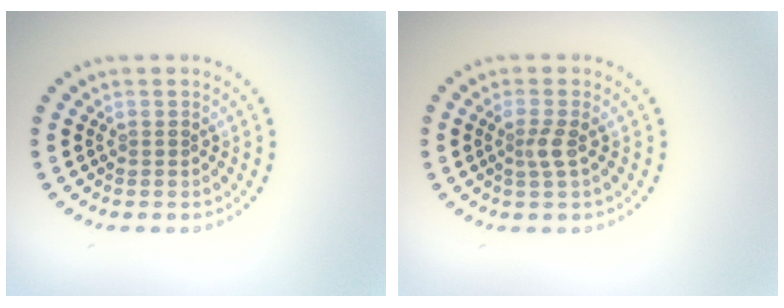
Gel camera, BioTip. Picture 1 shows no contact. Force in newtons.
{"total": 1.6, "press": 1.3, "slide": 1.0}